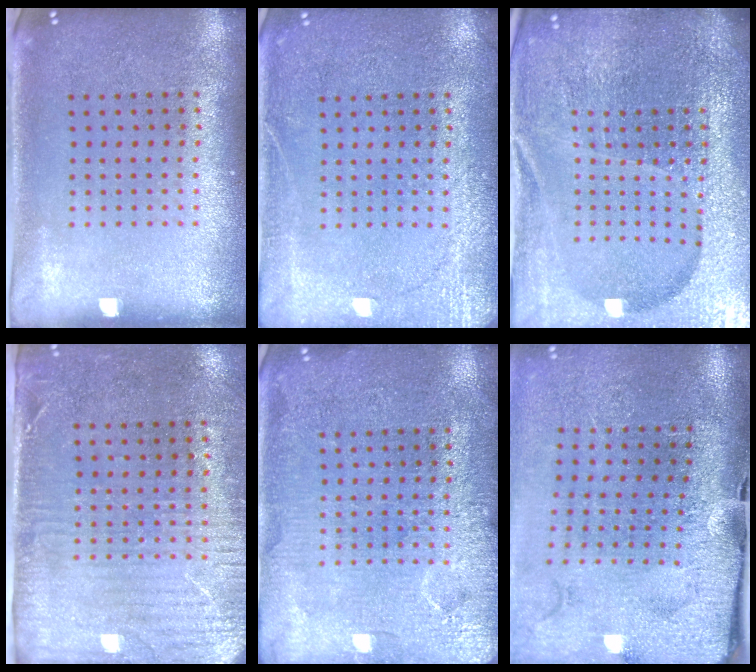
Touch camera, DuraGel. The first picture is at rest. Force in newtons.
{"total": 3.5, "press": 3.4, "slide": 0.5}
{"total": 6.4, "press": 5.5, "slide": 3.1}
{"total": 3.1, "press": 2.6, "slide": 1.6}
{"total": 4.8, "press": 4.7, "slide": 0.7}
{"total": 4.5, "press": 3.5, "slide": 2.9}